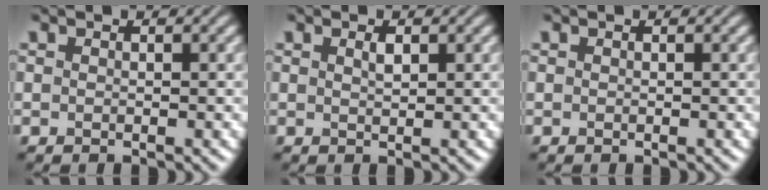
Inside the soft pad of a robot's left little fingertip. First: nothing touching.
{"total": 1.0, "force": [0.5, 0.3, 0.8], "torque": [-0.017, 0.001, 0.011]}
{"total": 0.0}